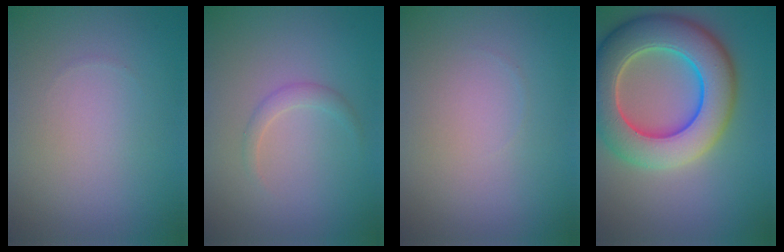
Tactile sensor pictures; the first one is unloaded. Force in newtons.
{"total": 1.2, "press": 1.2, "slide": 0.0}
{"total": 0.0}
{"total": 11.3, "press": 11.3, "slide": 0.8}